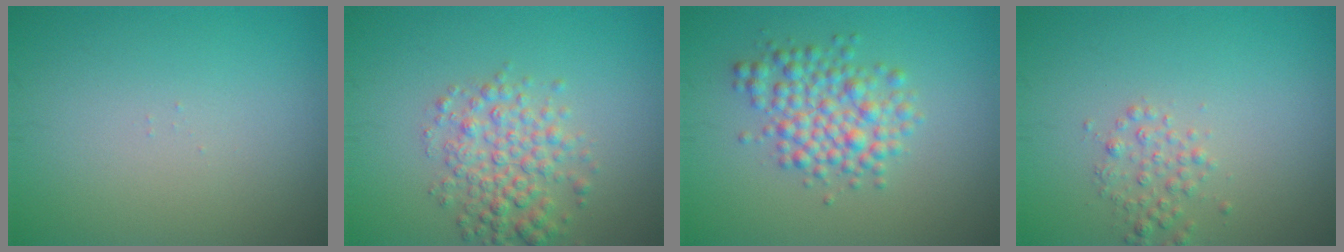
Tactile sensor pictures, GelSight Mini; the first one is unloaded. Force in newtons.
{"total": 4.0, "press": 4.0, "slide": 0.1}
{"total": 4.1, "press": 4.1, "slide": 0.0}
{"total": 1.7, "press": 1.7, "slide": 0.0}